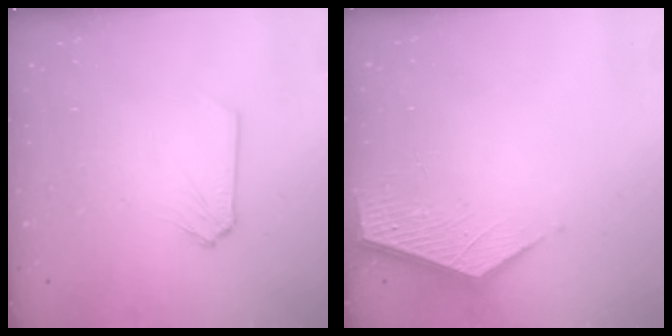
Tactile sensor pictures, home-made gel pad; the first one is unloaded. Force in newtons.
{"total": 3.6, "press": 3.6, "slide": 0.4}